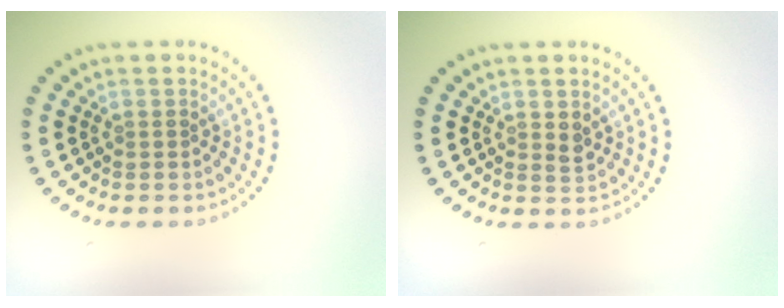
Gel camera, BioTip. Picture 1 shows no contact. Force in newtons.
{"total": 1.0, "press": 1.0, "slide": 0.3}